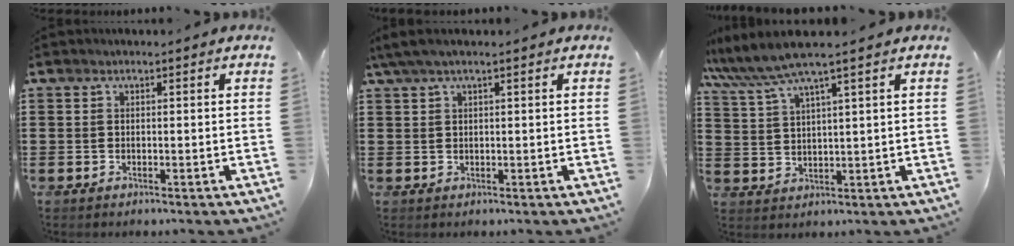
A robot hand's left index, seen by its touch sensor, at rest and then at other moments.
{"total": 2.3, "force": [1.0, 0.1, 2.1], "torque": [-0.039, 0.000, 0.017]}
{"total": 5.9, "force": [4.4, -0.2, 3.9], "torque": [-0.090, -0.012, 0.075]}